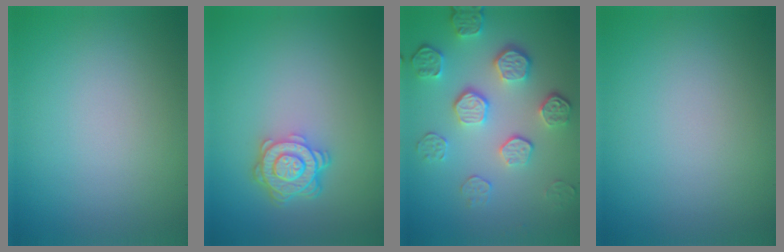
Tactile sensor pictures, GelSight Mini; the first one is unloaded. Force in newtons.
{"total": 4.5, "press": 3.4, "slide": 2.9}
{"total": 5.3, "press": 3.9, "slide": 3.6}
{"total": 0.0}